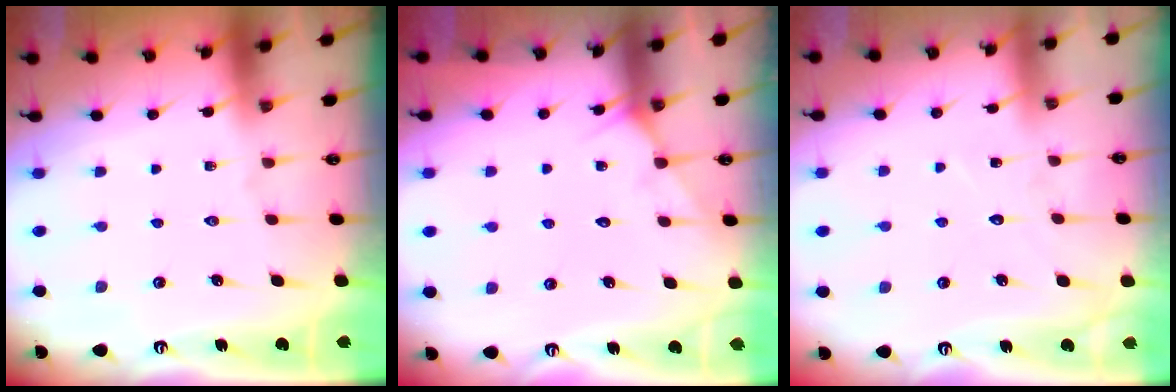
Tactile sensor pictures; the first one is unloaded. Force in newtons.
{"total": 4.4, "press": 4.4, "slide": 0.3}
{"total": 5.3, "press": 5.2, "slide": 0.6}